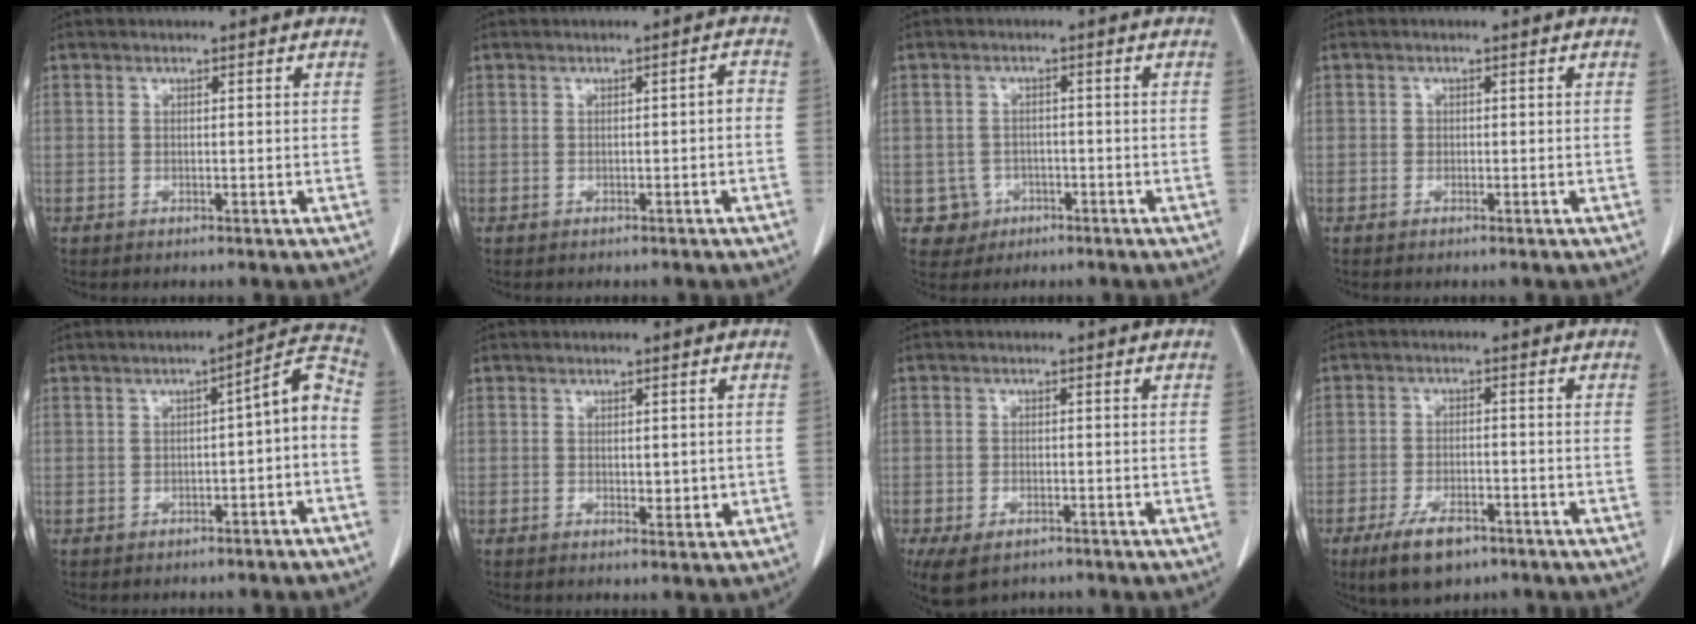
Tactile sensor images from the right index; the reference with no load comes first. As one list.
[{"total": 1.8, "force": [-0.2, 0.4, 1.8], "torque": [-0.026, 0.006, -0.002]}, {"total": 4.0, "force": [-1.1, 3.9, -0.1], "torque": [0.010, 0.012, -0.013]}, {"total": 0.7, "force": [0.0, 0.6, 0.2], "torque": [0.001, 0.002, 0.000]}, {"total": 5.7, "force": [-1.1, 0.9, 5.6], "torque": [-0.068, 0.027, -0.017]}, {"total": 2.6, "force": [0.1, 1.3, 2.3], "torque": [-0.031, -0.006, 0.006]}, {"total": 6.9, "force": [-4.2, 4.0, 3.7], "torque": [-0.073, -0.010, -0.064]}, {"total": 7.1, "force": [-4.5, 3.1, 4.5], "torque": [-0.088, -0.007, -0.073]}]